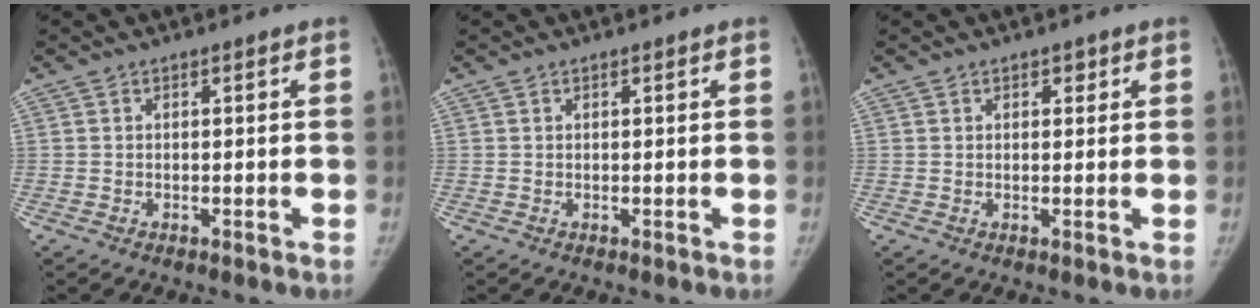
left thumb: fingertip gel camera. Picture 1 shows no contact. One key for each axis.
{"total": 0.0}
{"total": 1.3, "fx": 0.8, "fy": 0.9, "fz": 0.7, "tx": 0.003, "ty": -0.002, "tz": 0.008}